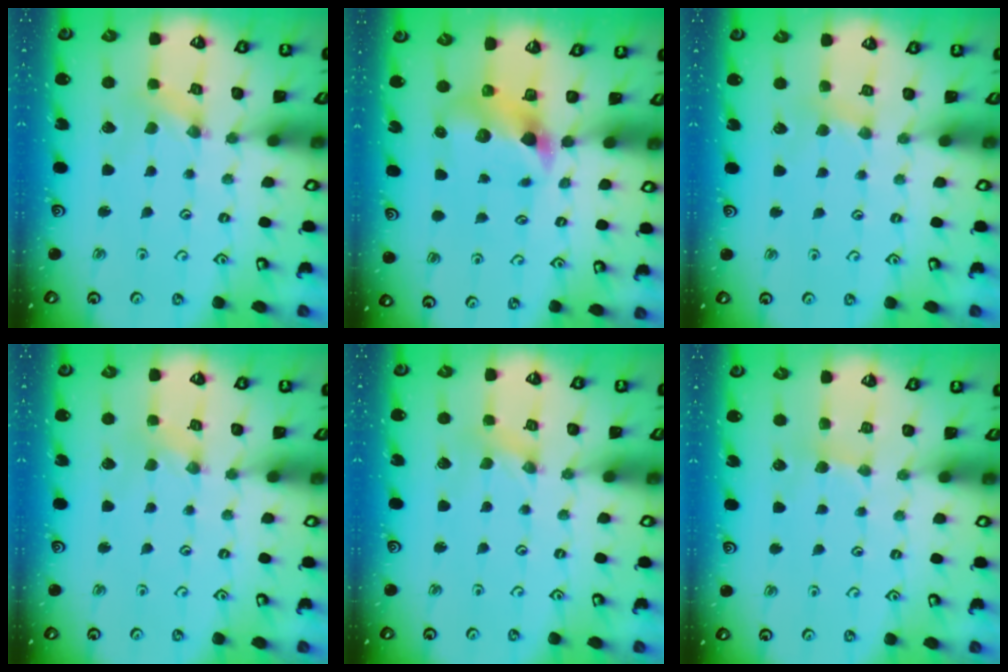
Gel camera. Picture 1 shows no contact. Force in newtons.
{"total": 7.2, "press": 7.2, "slide": 0.9}
{"total": 3.2, "press": 3.1, "slide": 0.6}
{"total": 0.9, "press": 0.9, "slide": 0.2}
{"total": 0.0}
{"total": 2.7, "press": 2.6, "slide": 0.4}